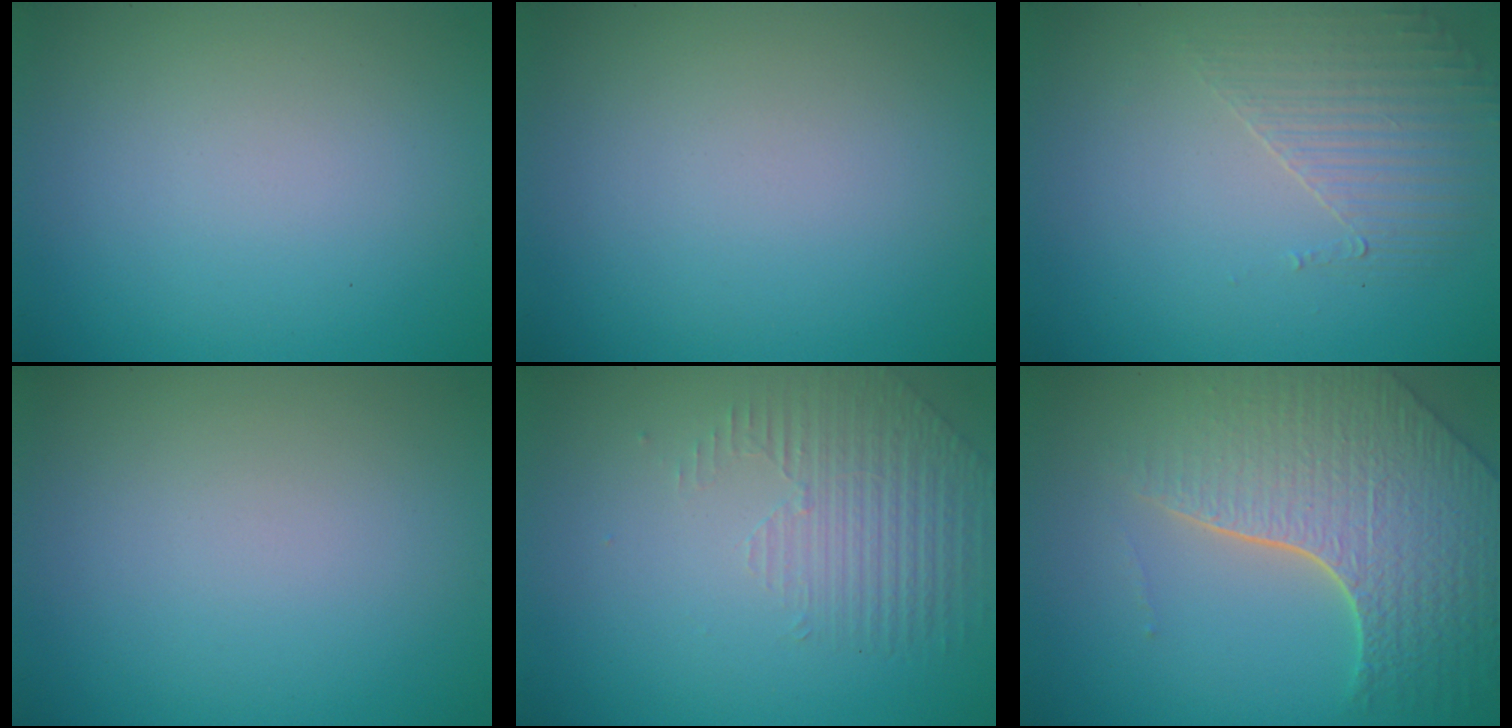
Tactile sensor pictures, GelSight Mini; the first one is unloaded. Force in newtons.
{"total": 0.0}
{"total": 1.8, "press": 1.2, "slide": 1.3}
{"total": 0.0}
{"total": 1.5, "press": 0.9, "slide": 1.2}
{"total": 8.1, "press": 5.7, "slide": 5.7}